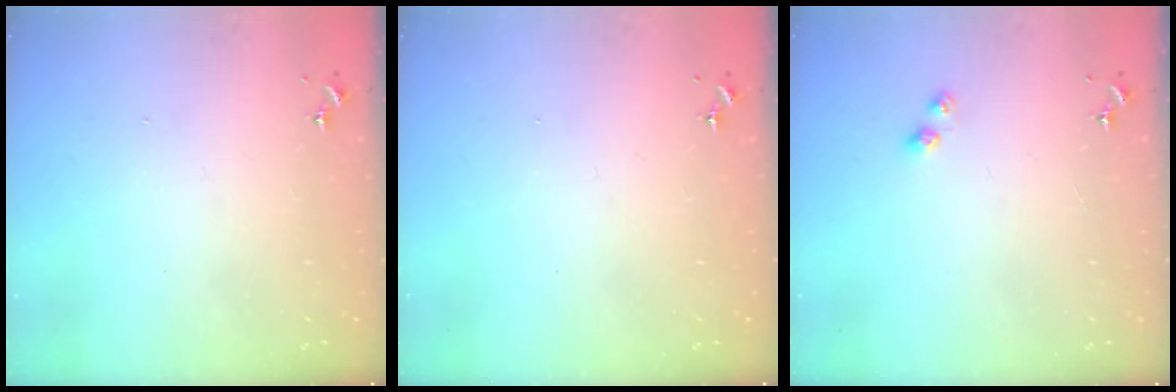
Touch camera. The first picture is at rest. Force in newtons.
{"total": 0.0}
{"total": 3.4, "press": 3.4, "slide": 0.6}